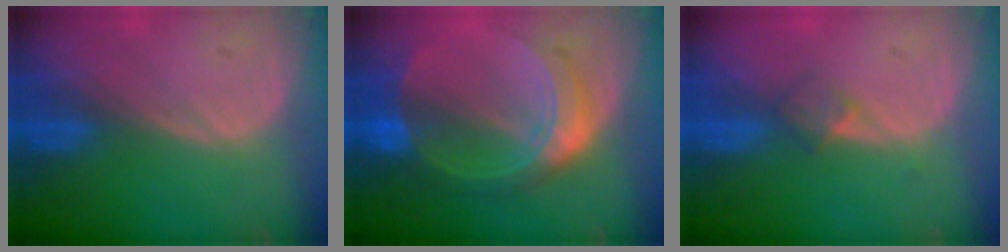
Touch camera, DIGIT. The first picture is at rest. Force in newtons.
{"total": 8.3, "press": 8.3, "slide": 0.7}
{"total": 2.3, "press": 2.0, "slide": 1.1}